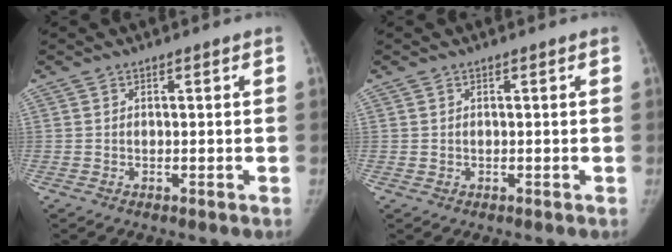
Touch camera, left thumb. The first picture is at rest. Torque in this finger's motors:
{"motor_torque": [-0.25, -0.15, 0.42, -0.25, 0.00]}